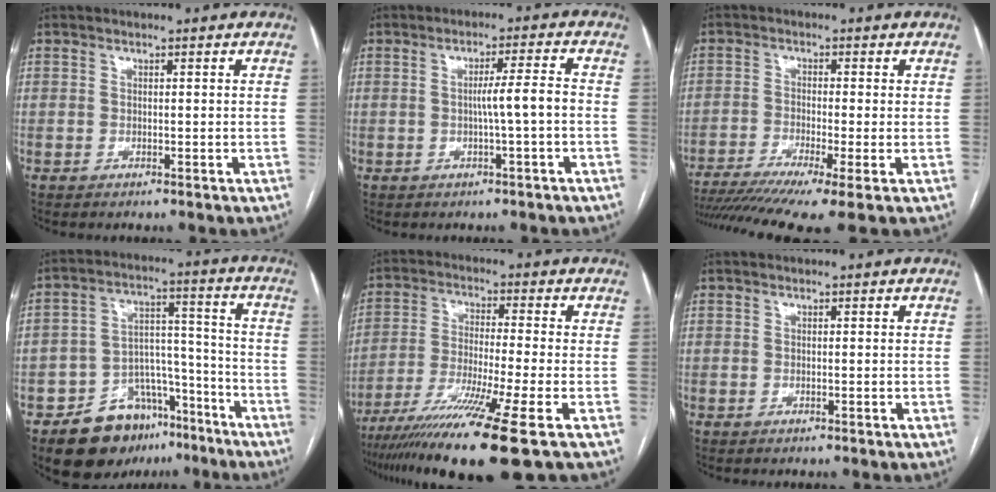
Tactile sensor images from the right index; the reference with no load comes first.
{"total": 5.9, "force": [-1.0, -0.9, 5.7], "torque": [-0.090, 0.012, -0.015]}
{"total": 13.6, "force": [-9.8, 0.1, 9.4], "torque": [-0.165, -0.025, -0.158]}
{"total": 13.9, "force": [-9.3, 8.5, 5.8], "torque": [-0.071, 0.054, -0.139]}
{"total": 14.8, "force": [-9.7, -1.8, 11.0], "torque": [-0.205, -0.047, -0.167]}
{"total": 0.0}